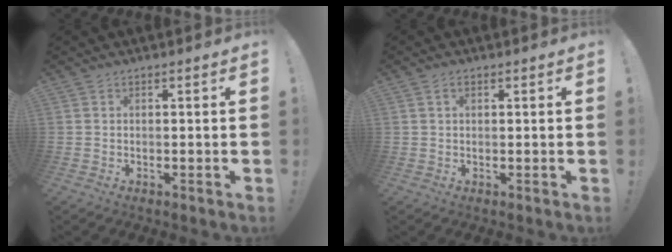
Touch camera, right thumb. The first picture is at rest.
{"total": 1.6, "force": [0.7, 1.1, 1.0], "torque": [-0.014, 0.001, 0.011]}